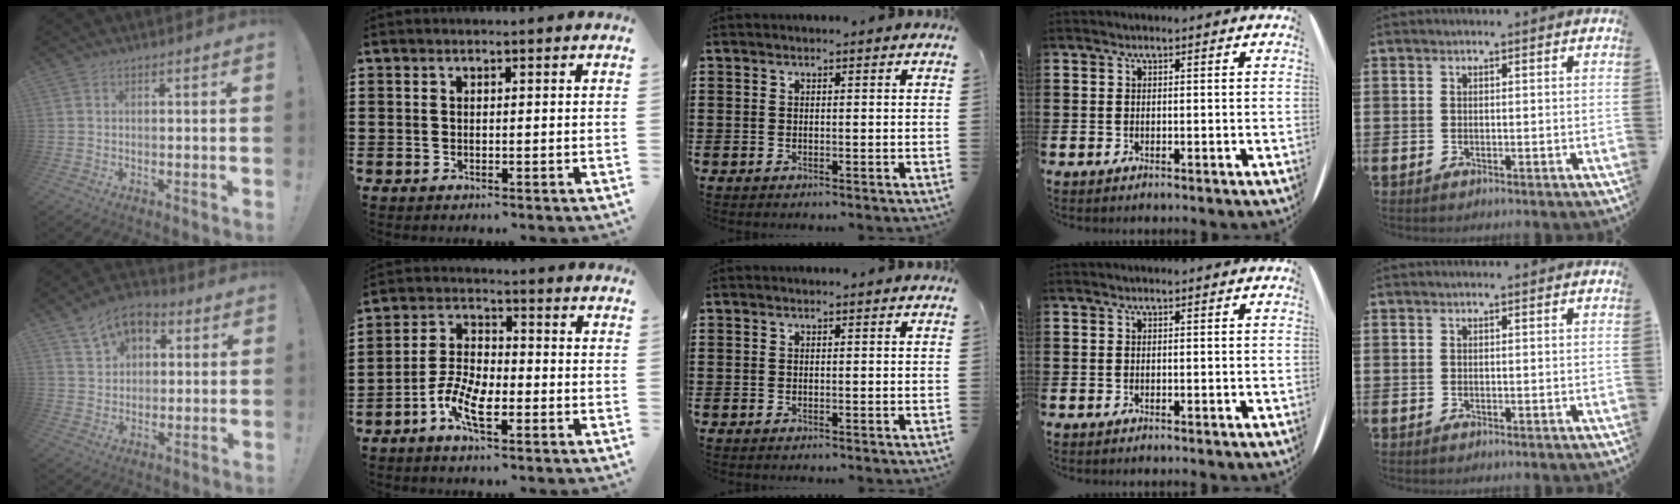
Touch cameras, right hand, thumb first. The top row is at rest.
{"thumb": {"total": 9.0, "force": [5.0, 6.2, 4.3], "torque": [-0.068, -0.022, 0.095]}, "index": {"total": 7.3, "force": [-3.5, 3.0, 5.7], "torque": [-0.143, -0.009, -0.074]}}